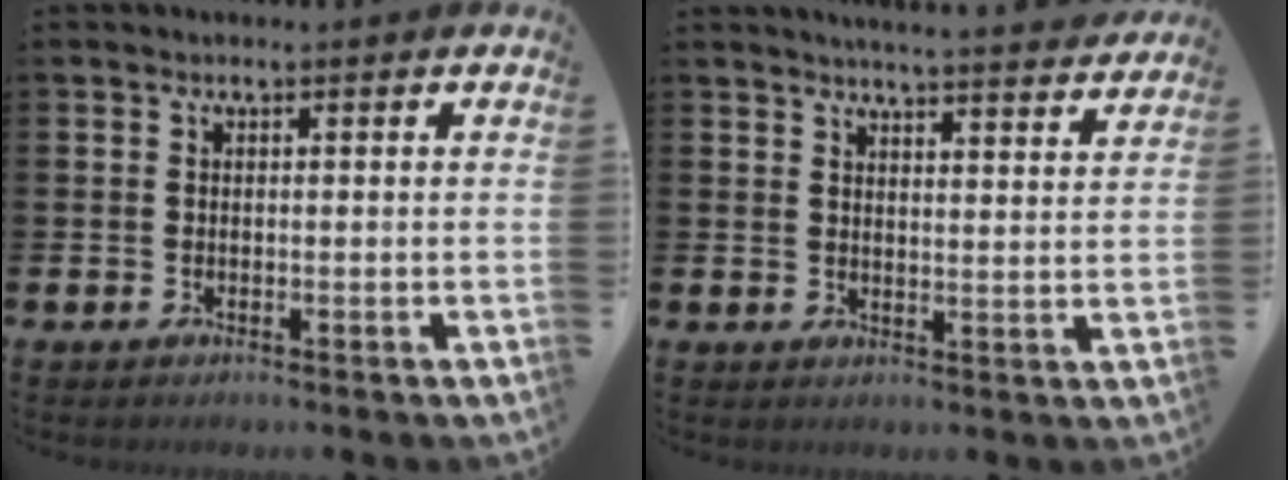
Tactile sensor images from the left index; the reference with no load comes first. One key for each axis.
{"total": 4.8, "fx": 4.7, "fy": -0.6, "fz": 0.6, "tx": -0.013, "ty": -0.034, "tz": 0.080}